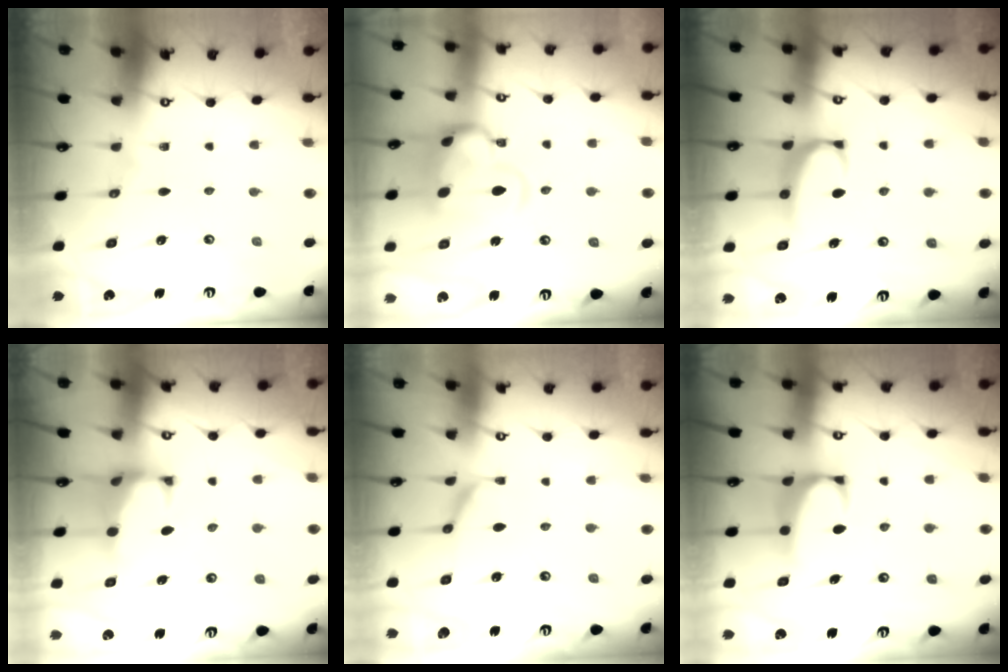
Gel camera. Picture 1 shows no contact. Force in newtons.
{"total": 9.7, "press": 9.5, "slide": 1.8}
{"total": 2.1, "press": 2.0, "slide": 0.6}
{"total": 0.7, "press": 0.0, "slide": 0.7}
{"total": 2.3, "press": 2.0, "slide": 1.1}
{"total": 2.2, "press": 2.0, "slide": 0.7}